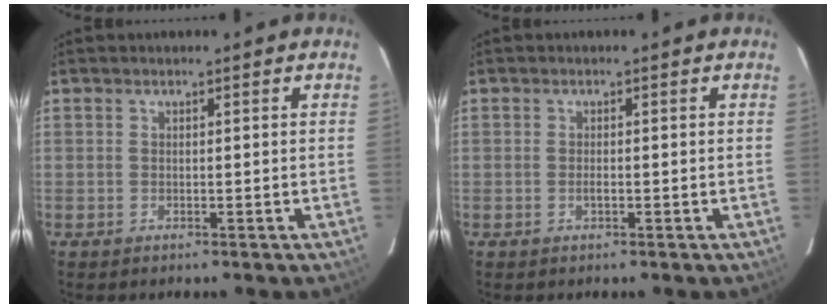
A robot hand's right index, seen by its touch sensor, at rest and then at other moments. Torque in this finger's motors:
{"motor_torque": [0.78, -0.04, 0.40, 0.07]}